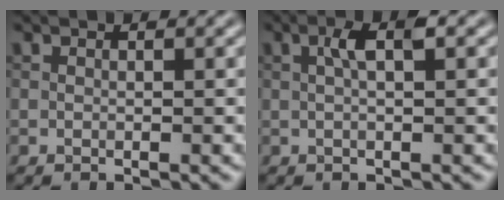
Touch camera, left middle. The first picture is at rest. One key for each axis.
{"total": 2.3, "fx": 0.5, "fy": 0.5, "fz": 2.1, "tx": -0.041, "ty": 0.010, "tz": 0.007}